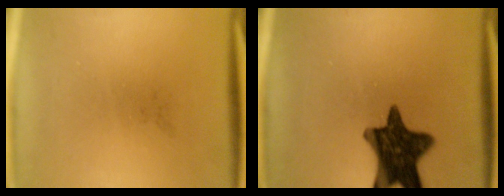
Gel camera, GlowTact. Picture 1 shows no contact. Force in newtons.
{"total": 13.0}